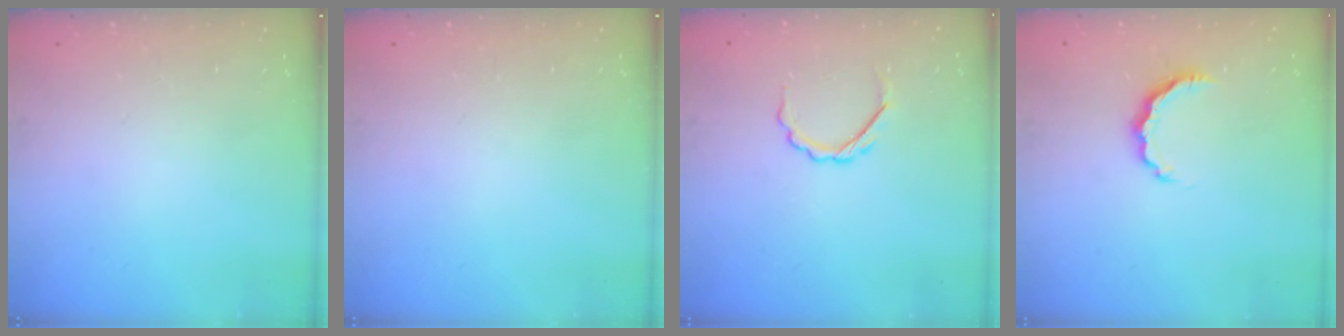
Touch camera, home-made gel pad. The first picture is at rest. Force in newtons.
{"total": 0.0}
{"total": 4.9, "press": 4.8, "slide": 1.1}
{"total": 6.0, "press": 6.0, "slide": 0.9}